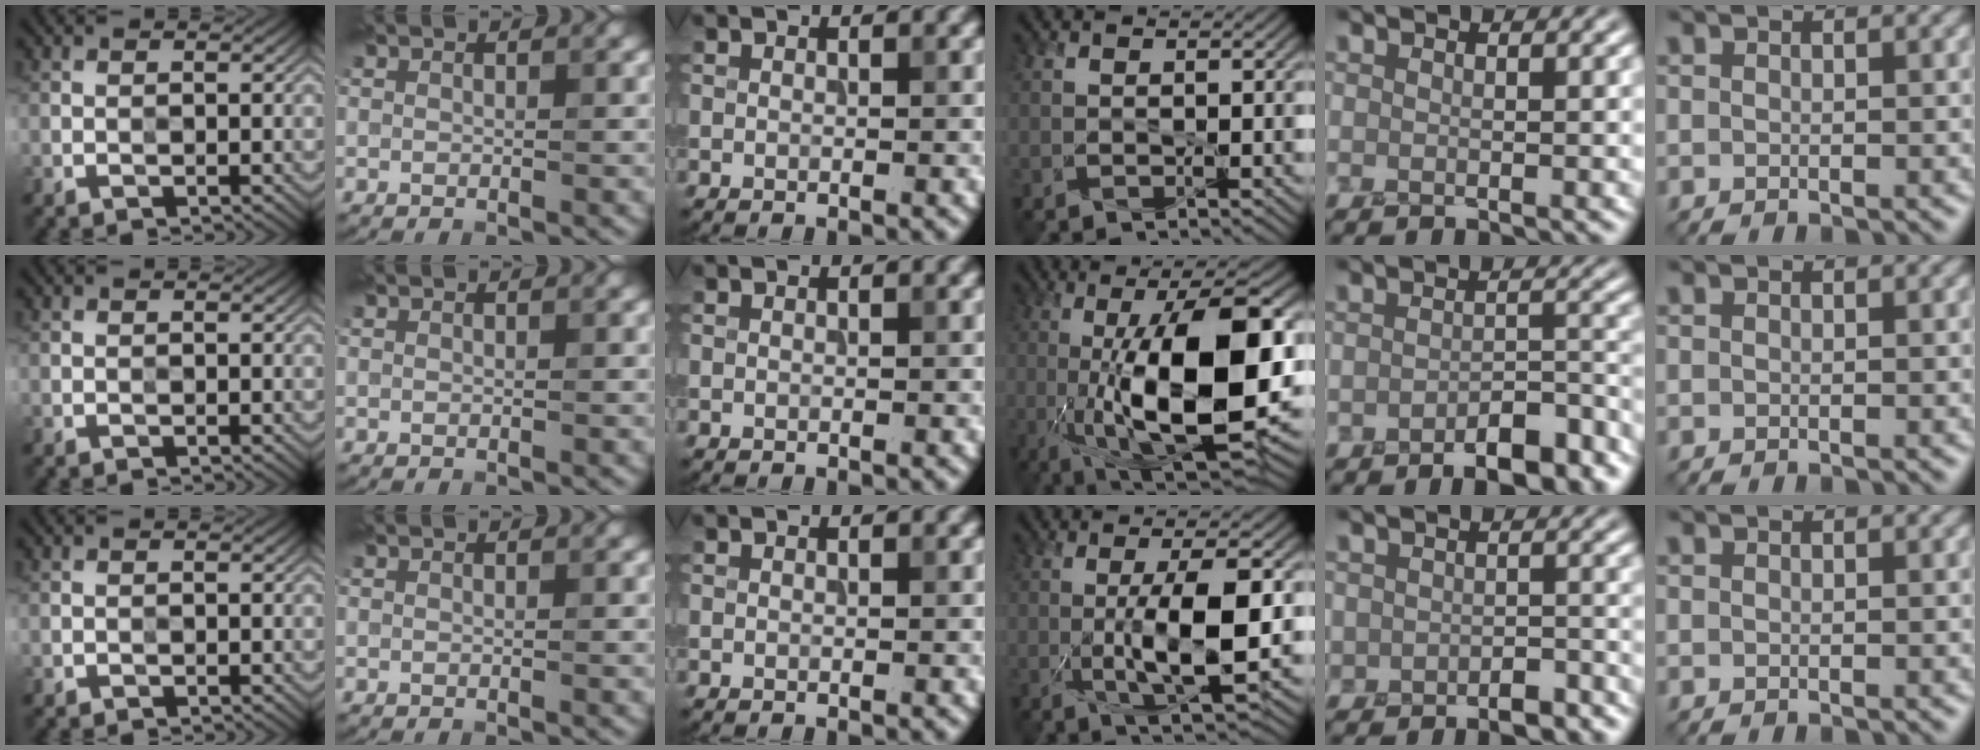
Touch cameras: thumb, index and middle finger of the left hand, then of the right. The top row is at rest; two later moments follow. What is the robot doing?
{"motion": "peel", "object": "velcro strap"}